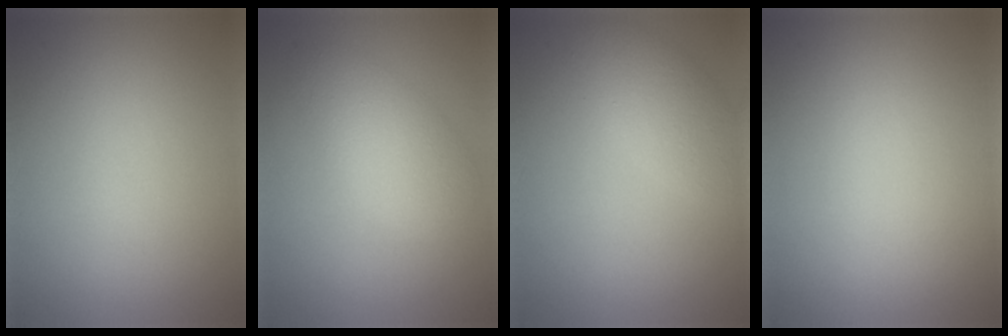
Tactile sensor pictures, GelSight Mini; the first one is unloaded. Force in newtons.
{"total": 3.7, "press": 3.7, "slide": 0.2}
{"total": 2.9, "press": 2.9, "slide": 0.2}
{"total": 0.0}